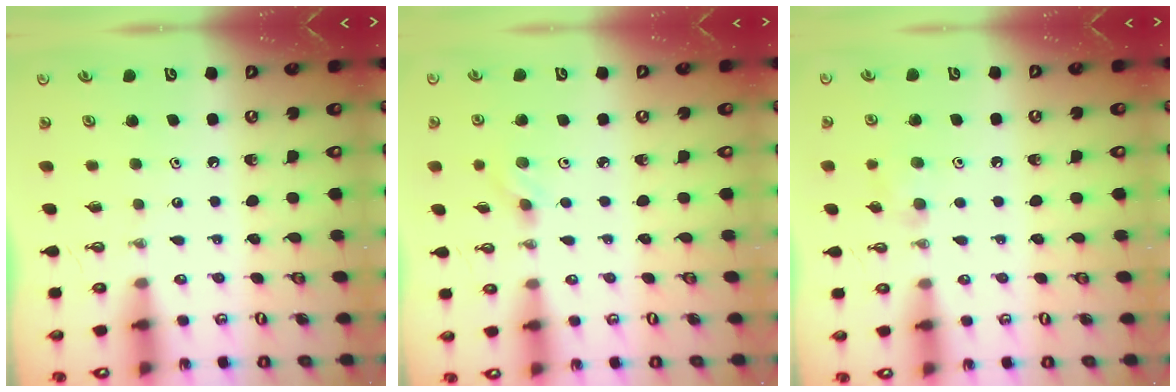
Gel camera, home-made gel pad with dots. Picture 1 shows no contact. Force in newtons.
{"total": 3.5, "press": 3.0, "slide": 1.6}
{"total": 8.3, "press": 7.7, "slide": 3.1}